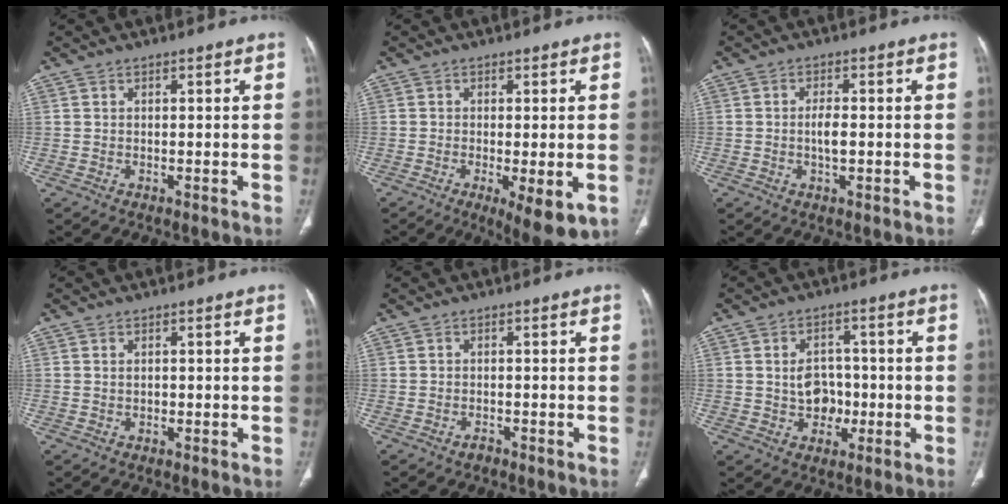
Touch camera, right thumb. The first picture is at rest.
{"total": 8.3, "force": [-2.9, 2.5, 7.4], "torque": [-0.106, -0.018, -0.038]}
{"total": 3.2, "force": [-0.5, 1.4, 2.8], "torque": [-0.051, 0.001, -0.008]}
{"total": 0.7, "force": [0.1, 0.5, 0.4], "torque": [-0.009, 0.003, 0.003]}
{"total": 1.2, "force": [-0.9, 0.7, 0.4], "torque": [-0.008, 0.003, -0.015]}
{"total": 6.8, "force": [-0.8, 5.5, 3.9], "torque": [-0.031, 0.013, -0.009]}